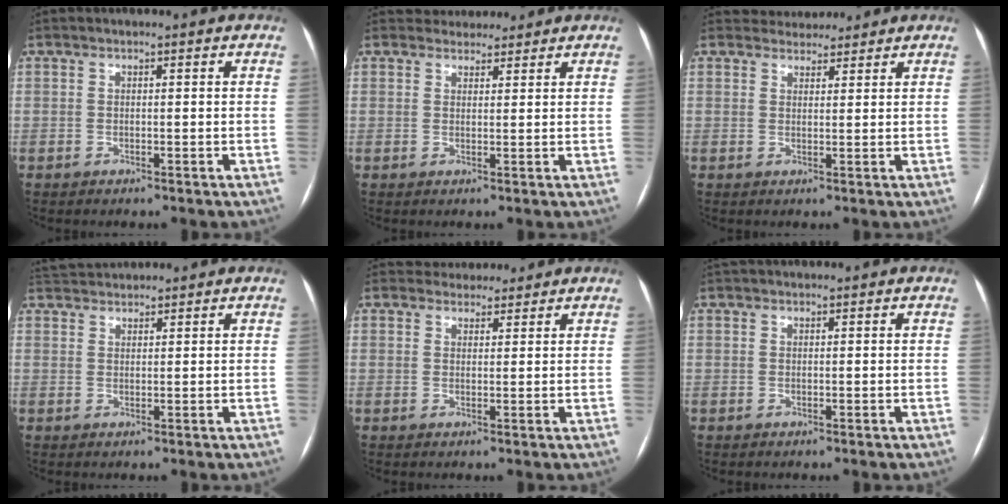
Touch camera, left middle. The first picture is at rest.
{"total": 3.7, "force": [3.4, 1.5, -0.1], "torque": [0.007, 0.014, 0.047]}
{"total": 4.0, "force": [3.7, 1.4, 0.0], "torque": [0.003, 0.016, 0.055]}
{"total": 4.3, "force": [4.2, 0.6, 0.5], "torque": [-0.015, 0.031, 0.078]}
{"total": 4.0, "force": [3.7, 1.6, 0.0], "torque": [0.006, 0.012, 0.051]}
{"total": 2.5, "force": [2.3, 0.6, 0.8], "torque": [-0.012, 0.036, 0.039]}